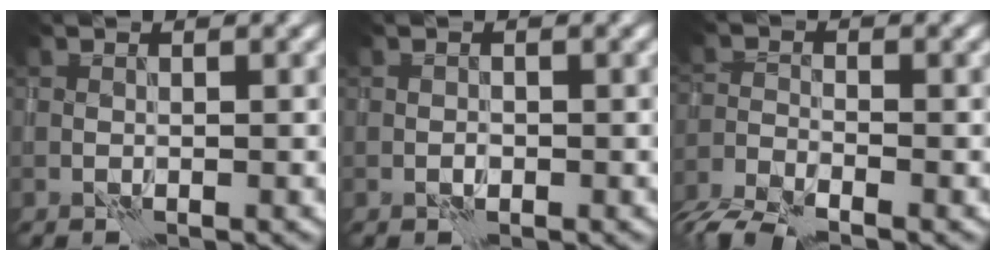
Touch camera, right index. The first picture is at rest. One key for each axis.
{"total": 0.7, "fx": -0.2, "fy": 0.6, "fz": 0.3, "tx": -0.003, "ty": 0.002, "tz": -0.005}
{"total": 3.9, "fx": -3.4, "fy": 1.1, "fz": 1.5, "tx": -0.025, "ty": -0.009, "tz": -0.076}